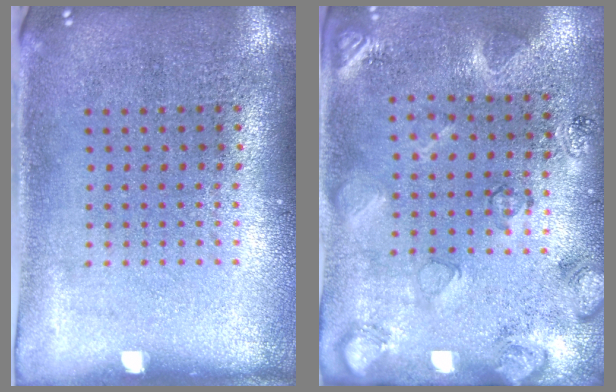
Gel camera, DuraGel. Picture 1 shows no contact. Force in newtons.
{"total": 2.2, "press": 1.9, "slide": 1.1}